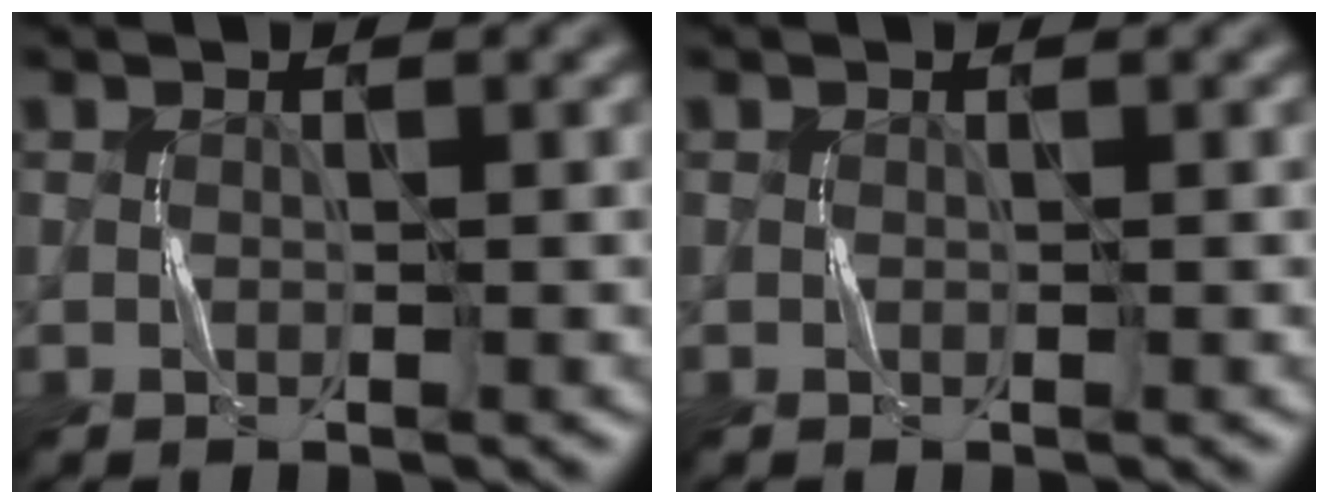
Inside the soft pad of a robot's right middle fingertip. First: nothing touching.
{"total": 0.0}